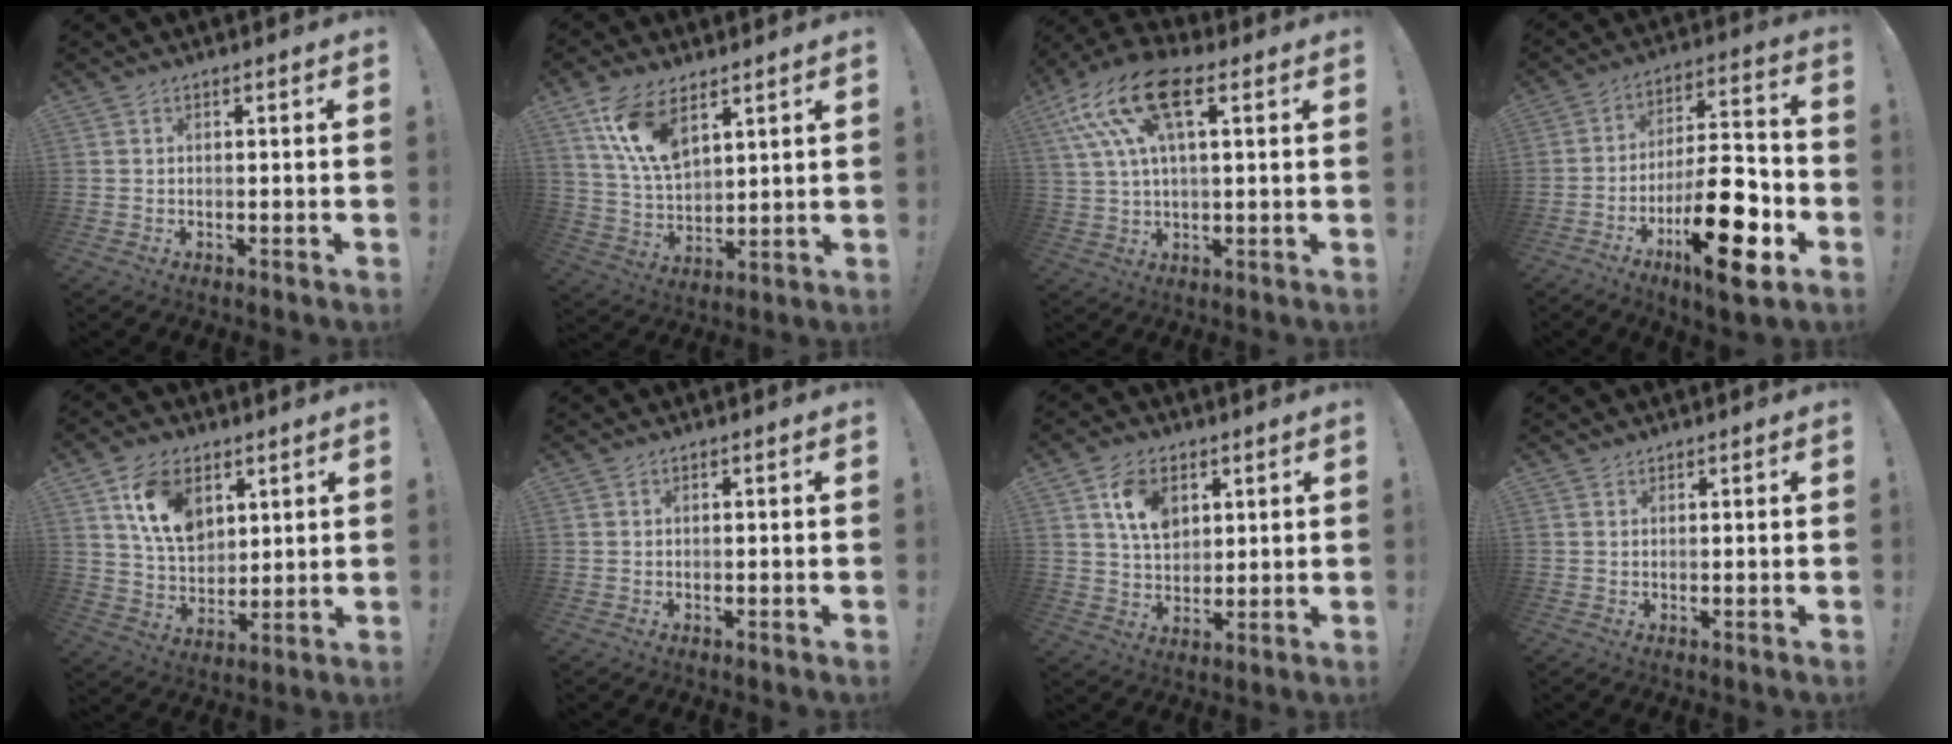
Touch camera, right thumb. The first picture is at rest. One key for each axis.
{"total": 13.4, "fx": 8.1, "fy": 6.4, "fz": 8.5, "tx": -0.166, "ty": -0.035, "tz": 0.152}
{"total": 16.8, "fx": 7.2, "fy": 7.3, "fz": 13.3, "tx": -0.255, "ty": -0.014, "tz": 0.123}
{"total": 21.8, "fx": -8.7, "fy": 7.2, "fz": 18.7, "tx": -0.293, "ty": 0.054, "tz": -0.130}
{"total": 13.7, "fx": 6.3, "fy": 9.2, "fz": 7.9, "tx": -0.126, "ty": -0.017, "tz": 0.123}
{"total": 0.0}
{"total": 10.2, "fx": 4.5, "fy": 7.1, "fz": 5.7, "tx": -0.081, "ty": -0.012, "tz": 0.083}
{"total": 1.0, "fx": 1.0, "fy": 0.4, "fz": 0.0, "tx": 0.008, "ty": -0.005, "tz": 0.018}